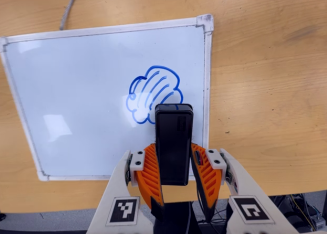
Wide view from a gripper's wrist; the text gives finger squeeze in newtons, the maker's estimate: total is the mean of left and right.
{"total": 5.4, "left": 3.8, "right": 7.0}